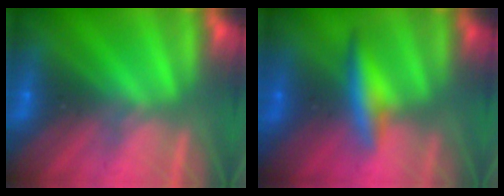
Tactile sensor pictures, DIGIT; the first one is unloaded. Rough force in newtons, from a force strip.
{"total": 2.1}